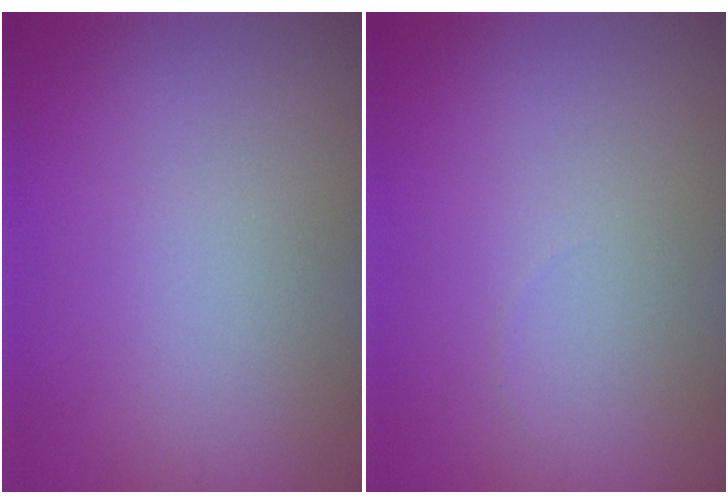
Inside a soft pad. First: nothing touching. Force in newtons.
{"total": 0.0}